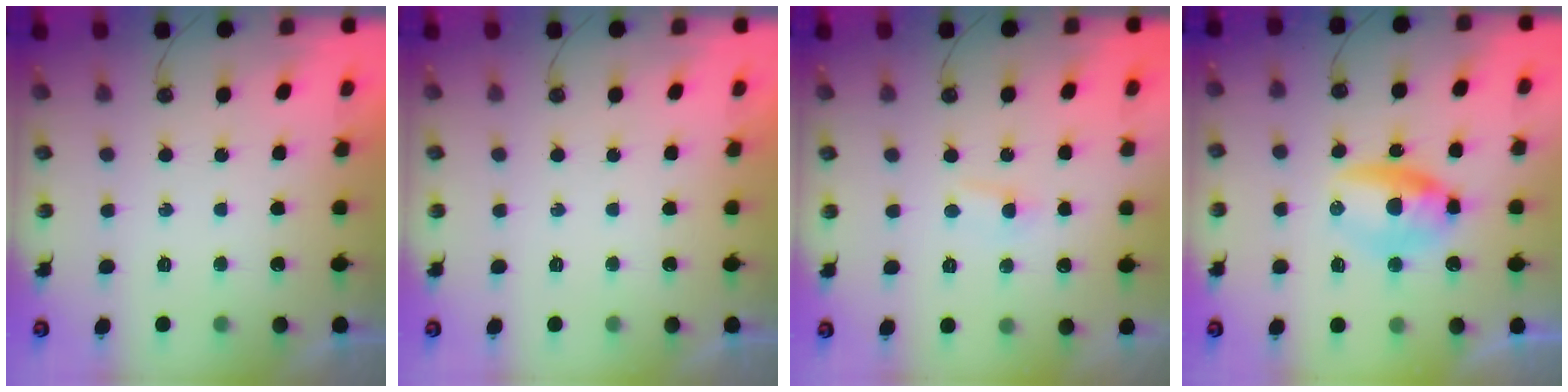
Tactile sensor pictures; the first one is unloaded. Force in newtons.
{"total": 0.0}
{"total": 2.8, "press": 2.7, "slide": 0.7}
{"total": 10.3, "press": 9.2, "slide": 4.6}